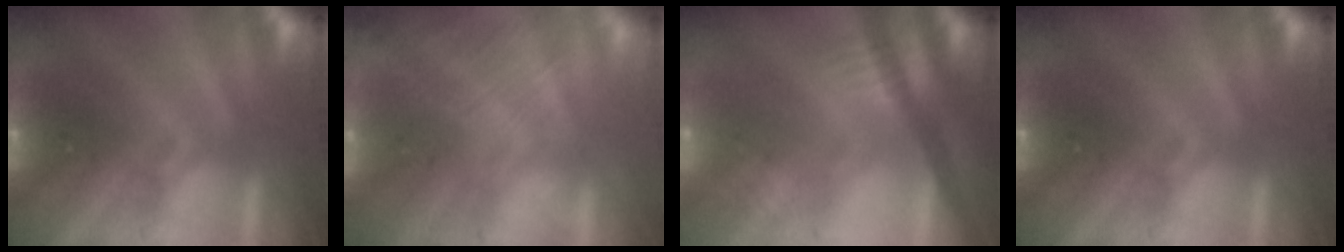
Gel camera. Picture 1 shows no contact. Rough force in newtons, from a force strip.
{"total": 2.9}
{"total": 2.5}
{"total": 0.0}